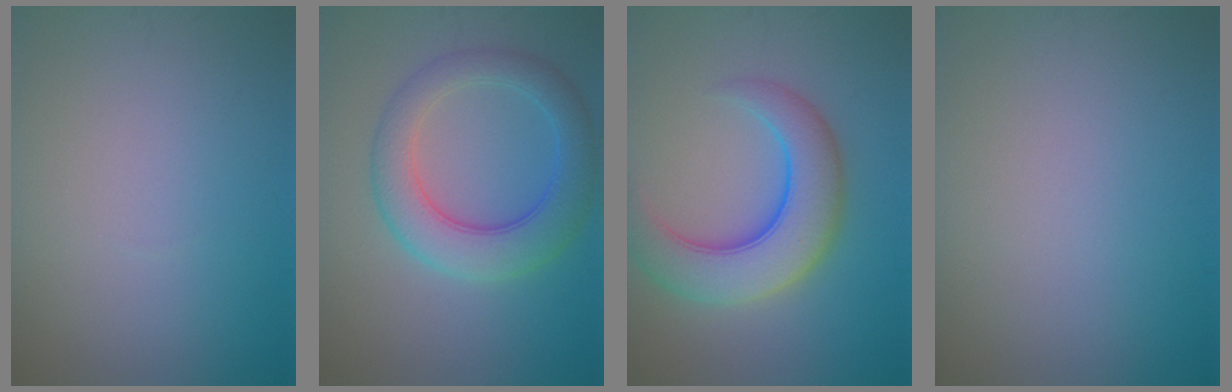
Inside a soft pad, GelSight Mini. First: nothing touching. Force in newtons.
{"total": 6.1, "press": 6.1, "slide": 0.1}
{"total": 7.9, "press": 7.8, "slide": 0.3}
{"total": 0.0}